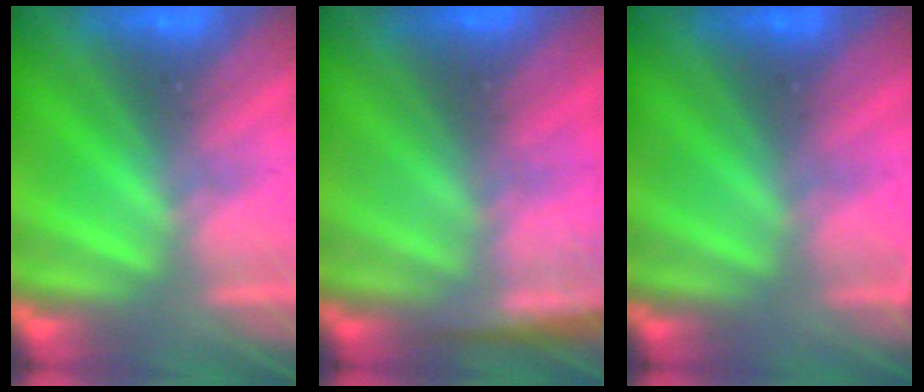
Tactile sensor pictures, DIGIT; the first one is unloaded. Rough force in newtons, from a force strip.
{"total": 9.3}
{"total": 2.4}